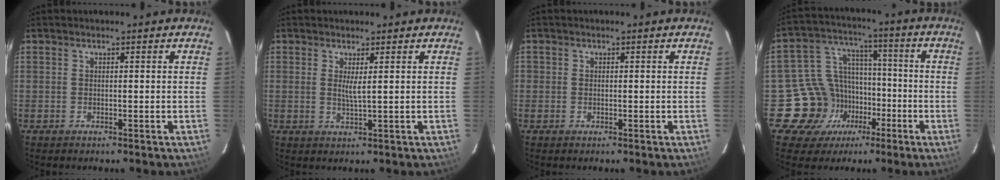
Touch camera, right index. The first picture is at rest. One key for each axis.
{"total": 2.3, "fx": 0.7, "fy": -0.1, "fz": 2.2, "tx": -0.037, "ty": -0.003, "tz": 0.011}
{"total": 0.6, "fx": 0.0, "fy": 0.6, "fz": 0.2, "tx": -0.003, "ty": 0.001, "tz": -0.002}
{"total": 12.8, "fx": -6.3, "fy": 11.0, "fz": 1.7, "tx": -0.041, "ty": 0.052, "tz": -0.095}